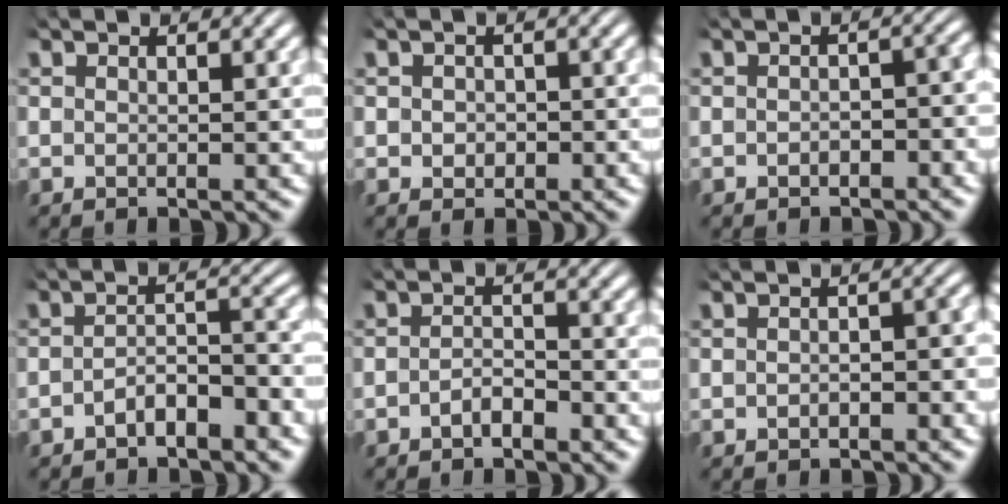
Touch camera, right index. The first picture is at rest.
{"total": 1.1, "force": [-0.3, 1.0, 0.4], "torque": [-0.007, -0.006, -0.002]}
{"total": 1.5, "force": [-1.1, 0.5, 0.8], "torque": [-0.006, -0.001, -0.019]}
{"total": 3.3, "force": [-2.8, 1.0, 1.5], "torque": [-0.014, -0.007, -0.046]}
{"total": 2.0, "force": [-1.6, 0.8, 0.8], "torque": [-0.010, -0.006, -0.030]}
{"total": 1.4, "force": [-1.1, 0.4, 0.8], "torque": [-0.008, 0.000, -0.019]}